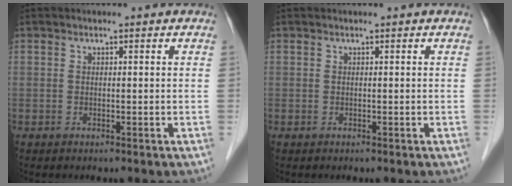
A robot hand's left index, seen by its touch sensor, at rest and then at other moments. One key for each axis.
{"total": 0.0}